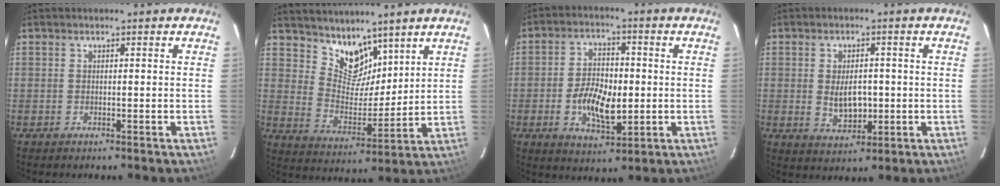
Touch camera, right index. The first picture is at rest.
{"total": 9.3, "force": [7.3, 4.9, 3.1], "torque": [-0.051, 0.003, 0.141]}
{"total": 9.7, "force": [-1.7, 5.2, 8.1], "torque": [-0.151, 0.006, -0.023]}
{"total": 6.2, "force": [-0.3, 3.8, 4.9], "torque": [-0.087, -0.002, 0.003]}